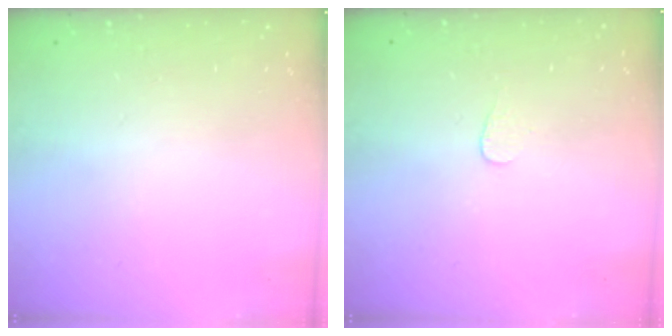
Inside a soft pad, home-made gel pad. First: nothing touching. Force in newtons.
{"total": 3.0, "press": 3.0, "slide": 0.2}